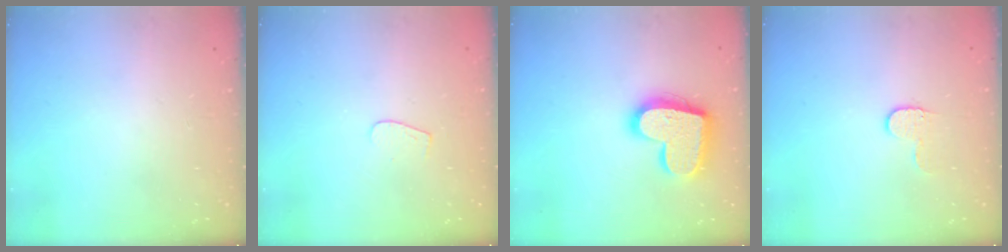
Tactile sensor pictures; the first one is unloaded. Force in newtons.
{"total": 3.9, "press": 3.9, "slide": 0.4}
{"total": 18.0, "press": 18.0, "slide": 1.1}
{"total": 5.8, "press": 5.8, "slide": 0.5}